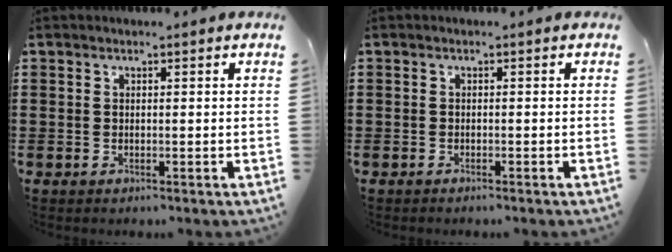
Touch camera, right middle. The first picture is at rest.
{"total": 0.5, "force": [-0.5, -0.1, 0.1], "torque": [-0.004, -0.002, -0.010]}